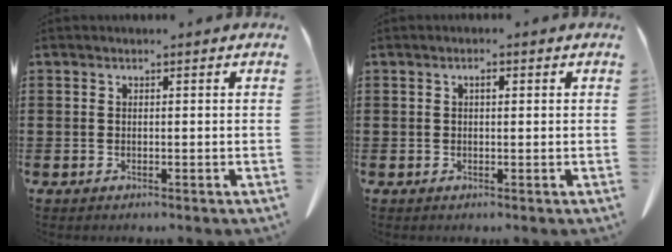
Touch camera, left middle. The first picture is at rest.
{"total": 1.2, "force": [0.3, 0.4, 1.1], "torque": [-0.022, 0.004, 0.004]}